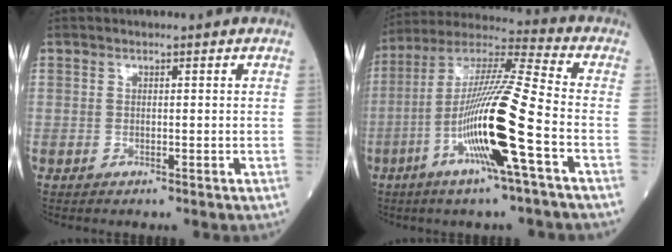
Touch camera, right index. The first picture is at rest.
{"total": 17.3, "force": [-5.5, -0.4, 16.4], "torque": [-0.322, -0.009, -0.110]}